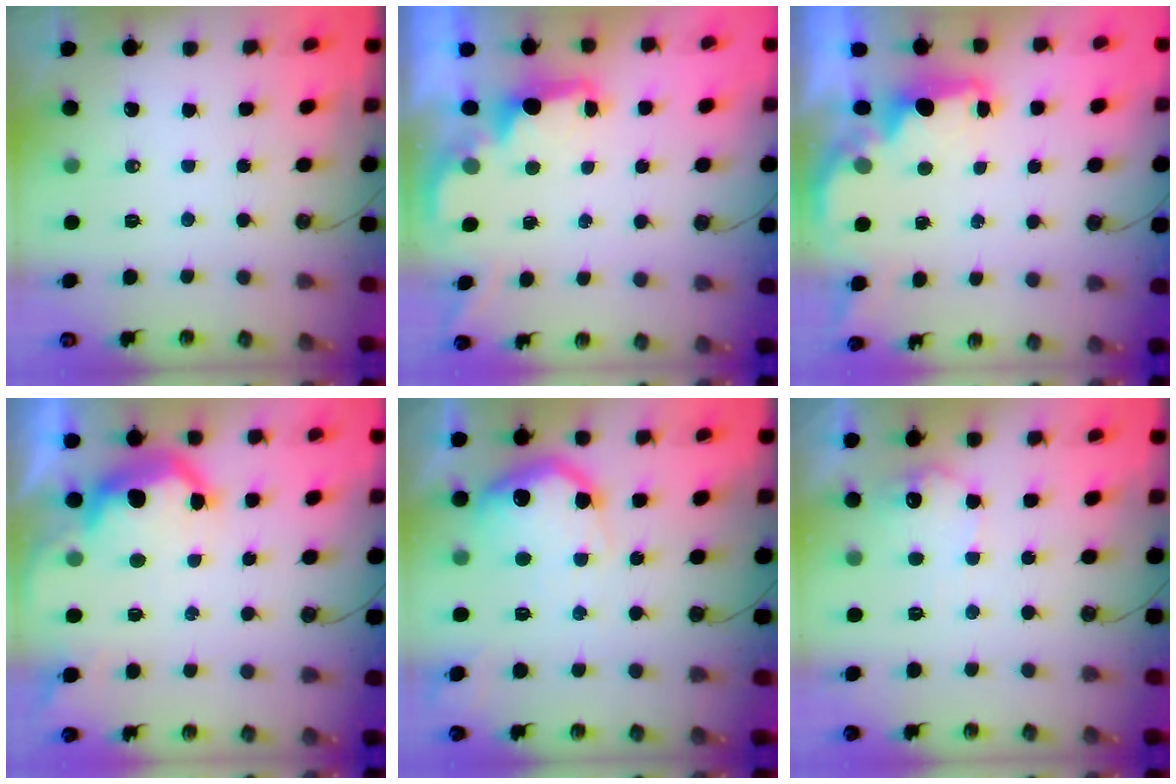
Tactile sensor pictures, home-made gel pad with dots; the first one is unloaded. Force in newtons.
{"total": 1.9, "press": 1.7, "slide": 0.8}
{"total": 1.9, "press": 1.8, "slide": 0.7}
{"total": 11.7, "press": 11.7, "slide": 0.7}
{"total": 17.4, "press": 17.4, "slide": 1.4}
{"total": 8.0, "press": 8.0, "slide": 0.6}